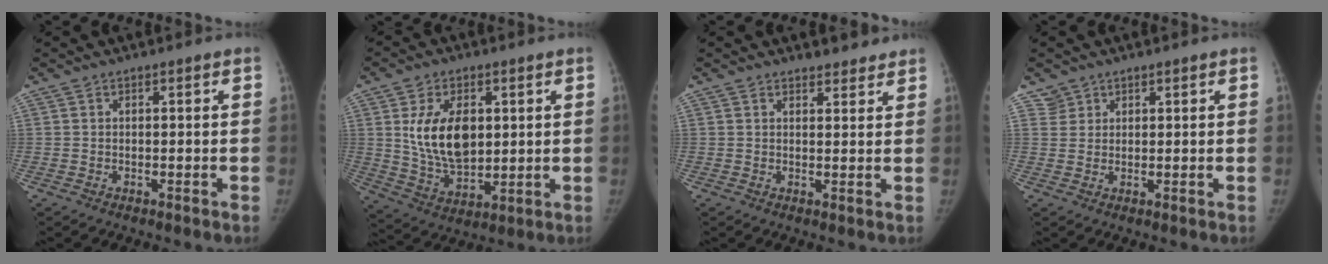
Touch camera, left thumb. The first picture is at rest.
{"total": 13.8, "force": [2.9, 8.6, 10.4], "torque": [-0.154, -0.020, 0.064]}
{"total": 4.2, "force": [3.6, 1.7, 1.3], "torque": [0.006, -0.019, 0.048]}
{"total": 2.6, "force": [1.9, 1.7, -0.5], "torque": [0.032, -0.009, 0.029]}